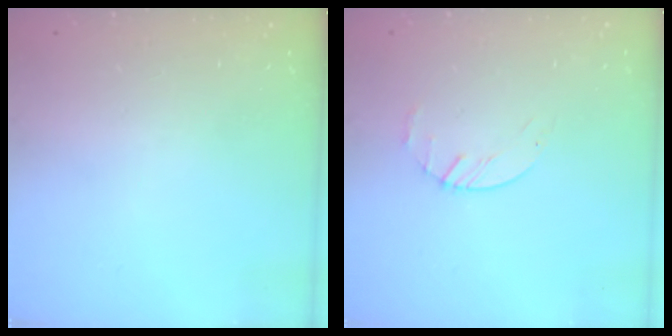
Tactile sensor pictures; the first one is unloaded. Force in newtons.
{"total": 2.2, "press": 2.2, "slide": 0.3}